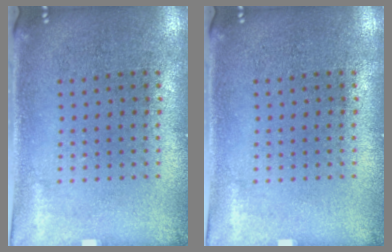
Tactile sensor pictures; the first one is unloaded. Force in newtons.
{"total": 0.0}